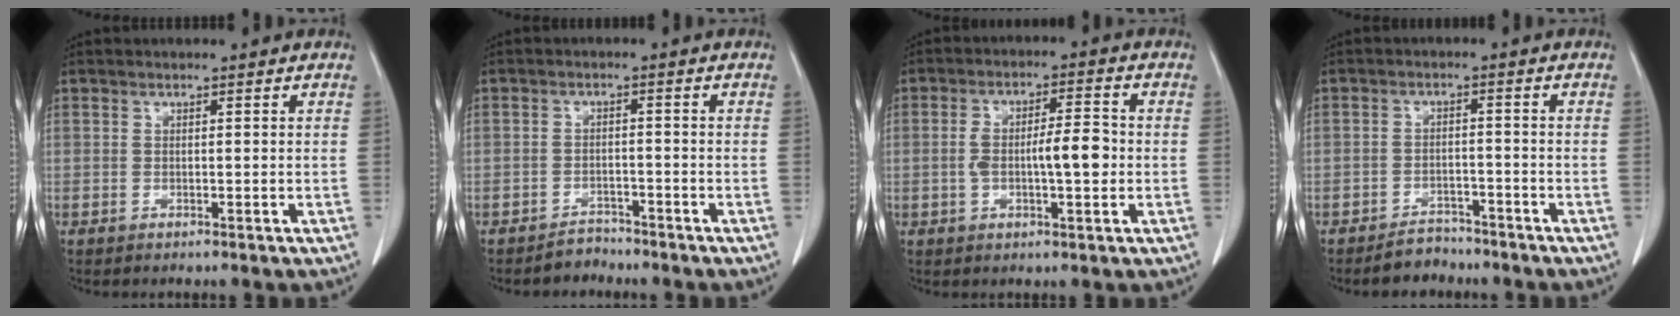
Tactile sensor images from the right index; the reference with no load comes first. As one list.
[{"total": 2.4, "force": [-2.2, 0.9, -0.4], "torque": [0.007, 0.001, -0.035]}, {"total": 7.4, "force": [-0.7, 2.0, 7.1], "torque": [-0.130, 0.014, -0.011]}, {"total": 3.8, "force": [-3.4, 1.8, 0.3], "torque": [-0.006, 0.004, -0.051]}]